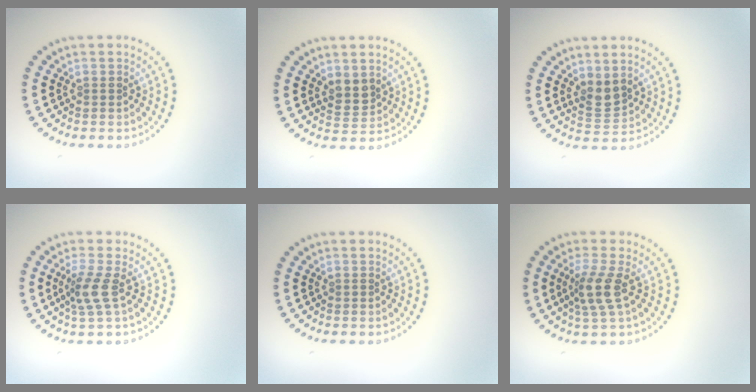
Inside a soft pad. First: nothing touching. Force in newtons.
{"total": 2.2, "press": 1.9, "slide": 1.1}
{"total": 2.2, "press": 1.8, "slide": 1.4}
{"total": 2.4, "press": 1.8, "slide": 1.6}
{"total": 0.0}
{"total": 2.9, "press": 2.3, "slide": 1.8}